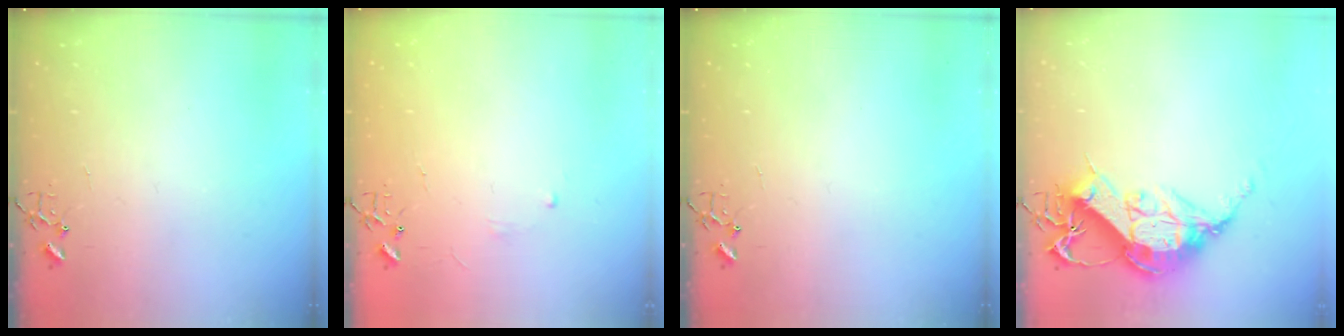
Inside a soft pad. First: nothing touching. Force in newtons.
{"total": 2.9, "press": 2.8, "slide": 0.5}
{"total": 0.0}
{"total": 15.7, "press": 15.6, "slide": 1.4}